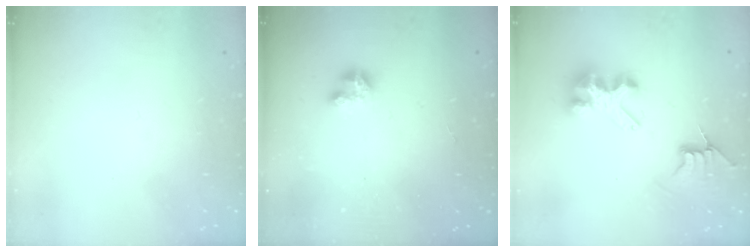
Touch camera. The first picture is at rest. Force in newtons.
{"total": 2.9, "press": 2.9, "slide": 0.2}
{"total": 8.3, "press": 8.3, "slide": 0.5}